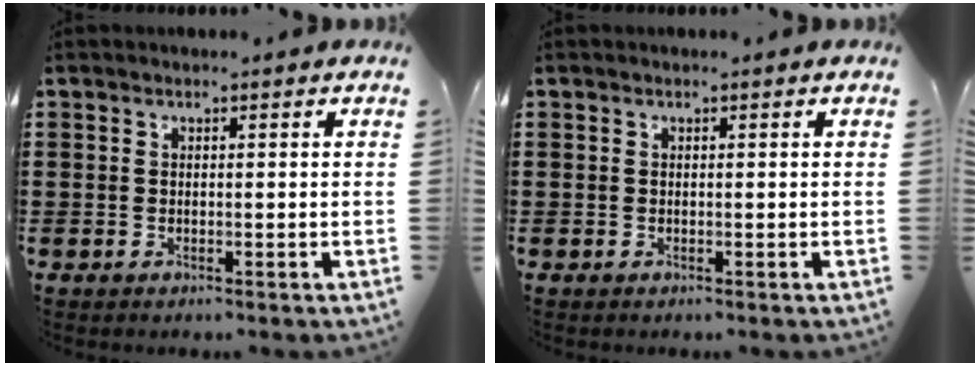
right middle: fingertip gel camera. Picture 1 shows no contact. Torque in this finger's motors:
{"motor_torque": [0.00, 0.00, 0.00, 0.00]}